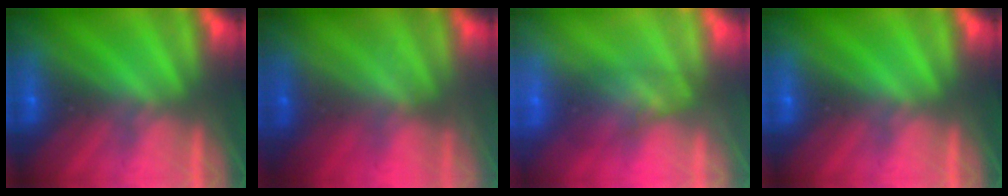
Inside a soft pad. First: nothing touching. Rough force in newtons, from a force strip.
{"total": 2.3}
{"total": 2.5}
{"total": 0.0}